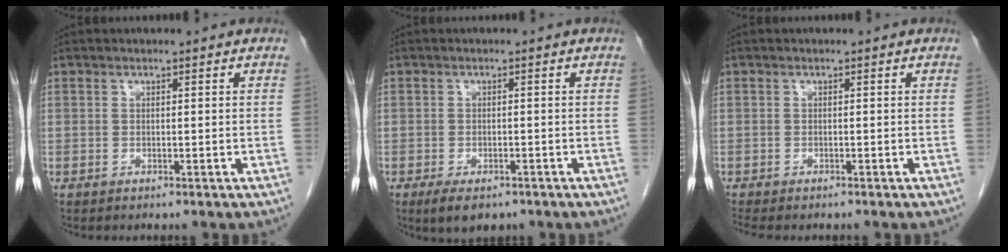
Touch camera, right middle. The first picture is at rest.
{"total": 4.7, "force": [-3.2, 2.2, 2.7], "torque": [-0.045, -0.007, -0.045]}
{"total": 3.5, "force": [-3.1, 0.9, 1.5], "torque": [-0.021, -0.008, -0.043]}